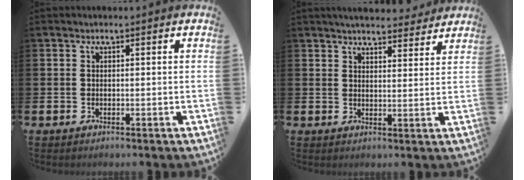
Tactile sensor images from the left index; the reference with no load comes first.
{"total": 4.6, "force": [4.5, 0.6, 0.6], "torque": [-0.009, -0.023, 0.079]}